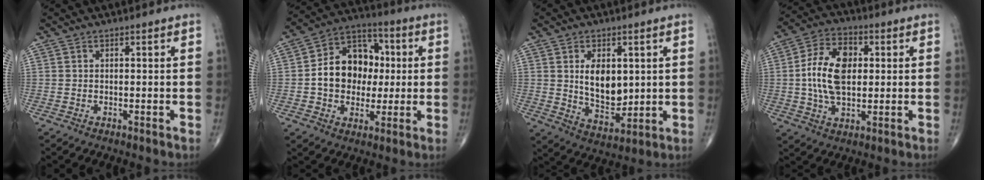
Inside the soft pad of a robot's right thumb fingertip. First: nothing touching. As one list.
[{"total": 14.8, "force": [0.2, 11.5, 9.3], "torque": [-0.106, 0.029, -0.001]}, {"total": 6.5, "force": [1.1, 4.0, 5.0], "torque": [-0.058, -0.016, 0.029]}, {"total": 13.0, "force": [0.9, 8.0, 10.3], "torque": [-0.176, 0.012, 0.013]}]